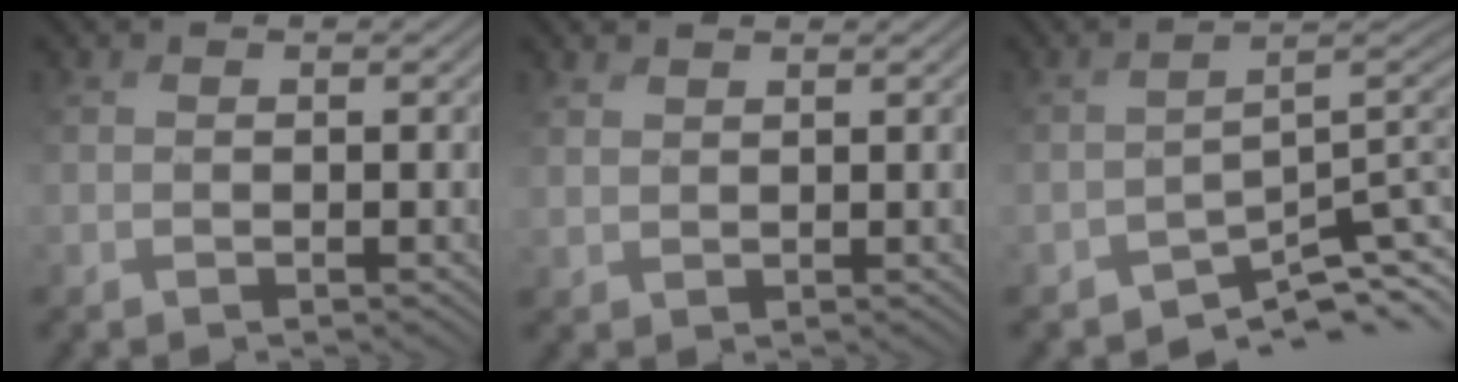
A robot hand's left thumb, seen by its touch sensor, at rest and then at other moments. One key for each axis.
{"total": 1.9, "fx": 1.6, "fy": -0.1, "fz": -1.0, "tx": 0.013, "ty": 0.000, "tz": 0.031}
{"total": 6.1, "fx": -5.2, "fy": 1.2, "fz": 2.8, "tx": -0.040, "ty": -0.008, "tz": -0.078}